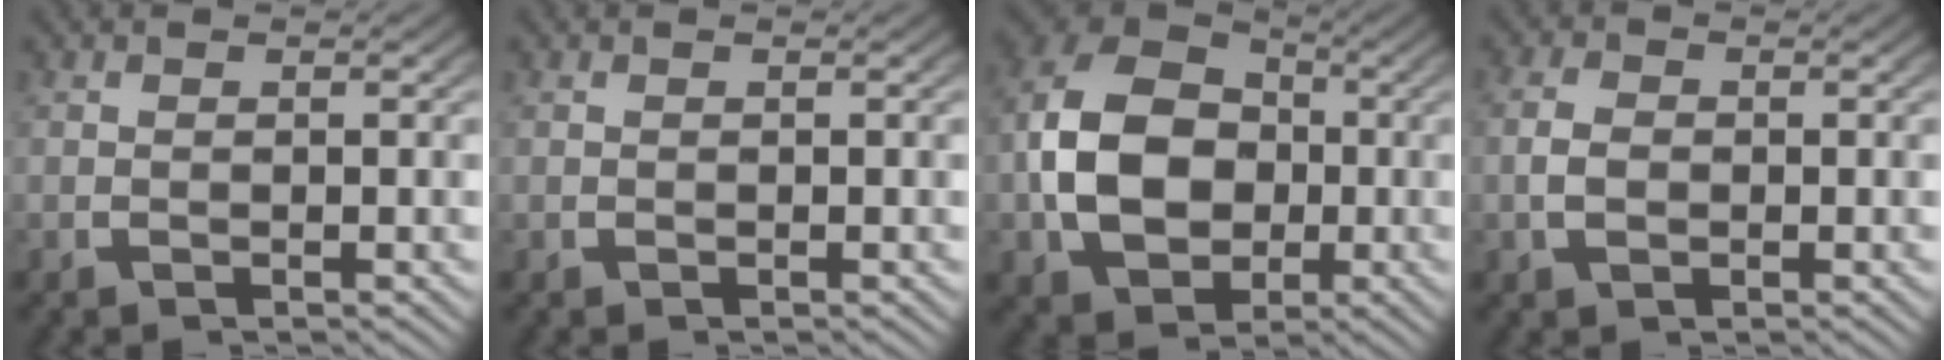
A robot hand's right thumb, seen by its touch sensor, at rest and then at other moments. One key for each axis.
{"total": 0.0}
{"total": 13.6, "fx": 0.0, "fy": 10.4, "fz": 8.7, "tx": -0.195, "ty": -0.031, "tz": 0.011}
{"total": 2.2, "fx": -0.3, "fy": 1.6, "fz": 1.5, "tx": -0.035, "ty": -0.007, "tz": -0.003}